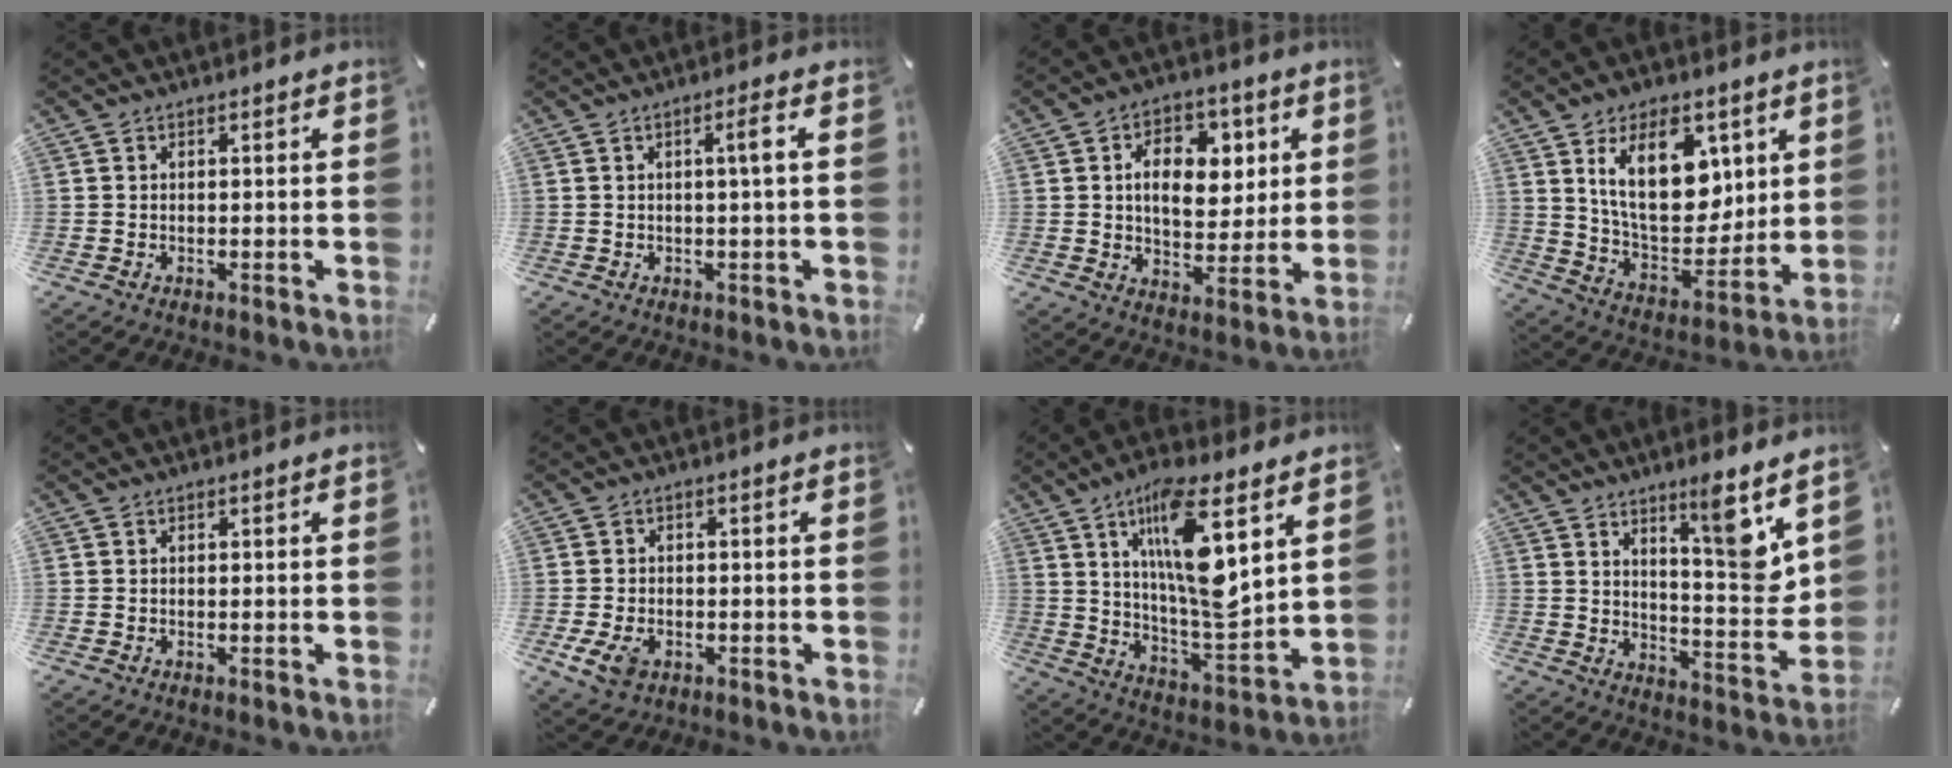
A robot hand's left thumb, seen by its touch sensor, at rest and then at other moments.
{"total": 3.7, "force": [0.5, 0.1, 3.7], "torque": [-0.062, -0.002, 0.003]}
{"total": 11.9, "force": [3.1, 8.4, 7.9], "torque": [-0.107, -0.002, 0.052]}
{"total": 18.8, "force": [7.8, 10.9, 13.2], "torque": [-0.237, -0.030, 0.131]}
{"total": 0.0}
{"total": 5.1, "force": [-1.7, 3.7, 3.1], "torque": [-0.069, -0.001, -0.036]}
{"total": 17.3, "force": [7.9, 4.6, 14.7], "torque": [-0.288, -0.039, 0.121]}
{"total": 11.7, "force": [7.2, 2.3, 9.0], "torque": [-0.112, -0.066, 0.113]}